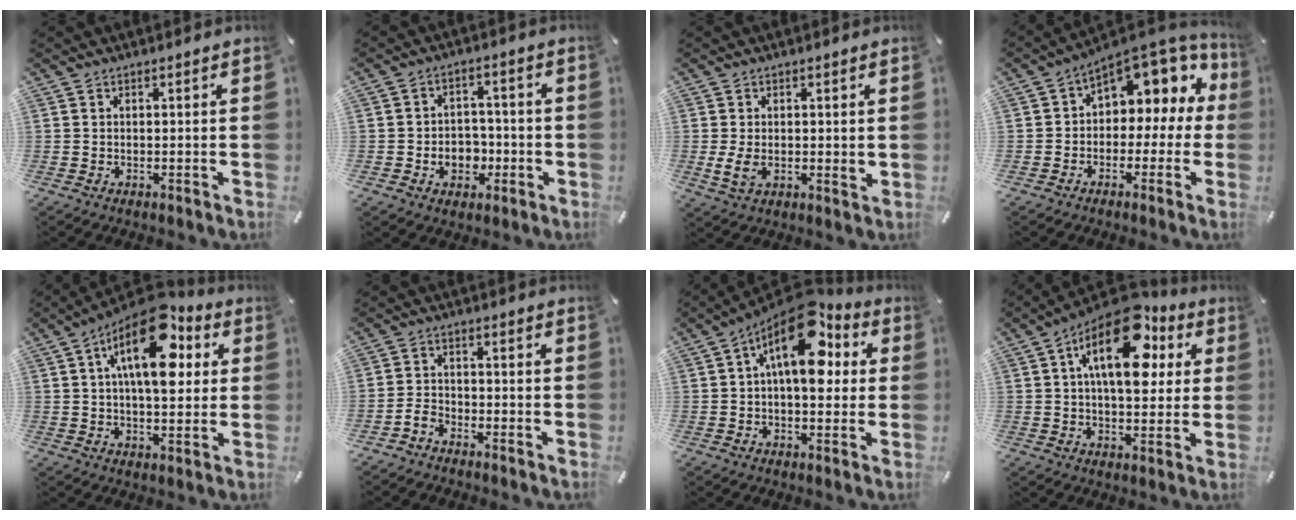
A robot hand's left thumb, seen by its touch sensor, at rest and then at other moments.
{"total": 6.8, "force": [-2.0, 5.8, 3.0], "torque": [-0.052, 0.014, -0.032]}
{"total": 4.4, "force": [0.2, 2.8, 3.4], "torque": [-0.061, -0.007, 0.000]}
{"total": 7.7, "force": [3.8, 5.7, 3.5], "torque": [-0.057, -0.038, 0.071]}
{"total": 17.6, "force": [6.6, 8.1, 14.1], "torque": [-0.236, -0.023, 0.107]}
{"total": 3.5, "force": [-2.7, 1.9, 1.0], "torque": [-0.025, 0.013, -0.053]}
{"total": 15.8, "force": [5.7, 8.1, 12.3], "torque": [-0.177, -0.040, 0.097]}
{"total": 19.1, "force": [7.2, 9.8, 14.7], "torque": [-0.236, -0.032, 0.117]}